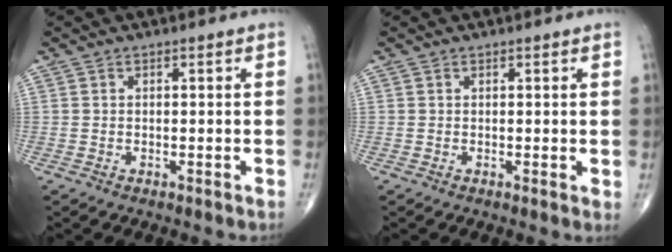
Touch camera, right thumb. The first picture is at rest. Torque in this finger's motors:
{"motor_torque": [-0.17, 0.01, -0.35, -0.22, 0.01]}